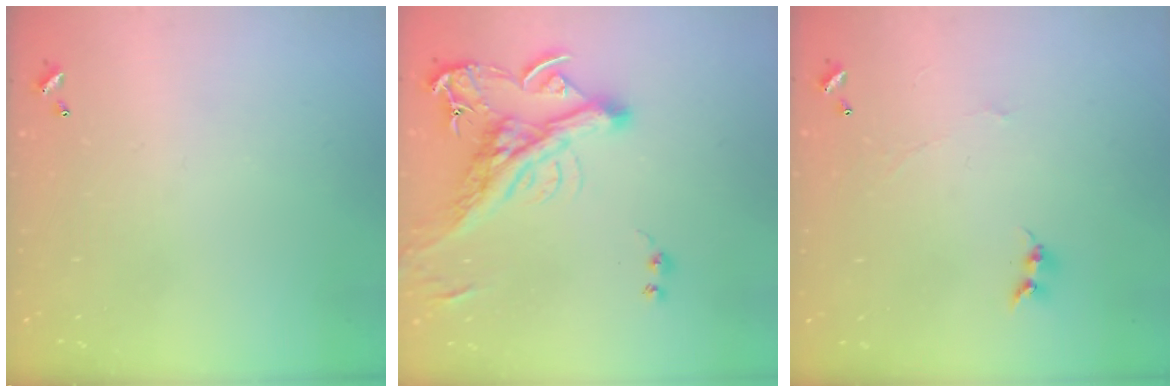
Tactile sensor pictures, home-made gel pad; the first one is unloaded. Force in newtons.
{"total": 8.1, "press": 7.8, "slide": 2.3}
{"total": 0.6, "press": 0.3, "slide": 0.5}